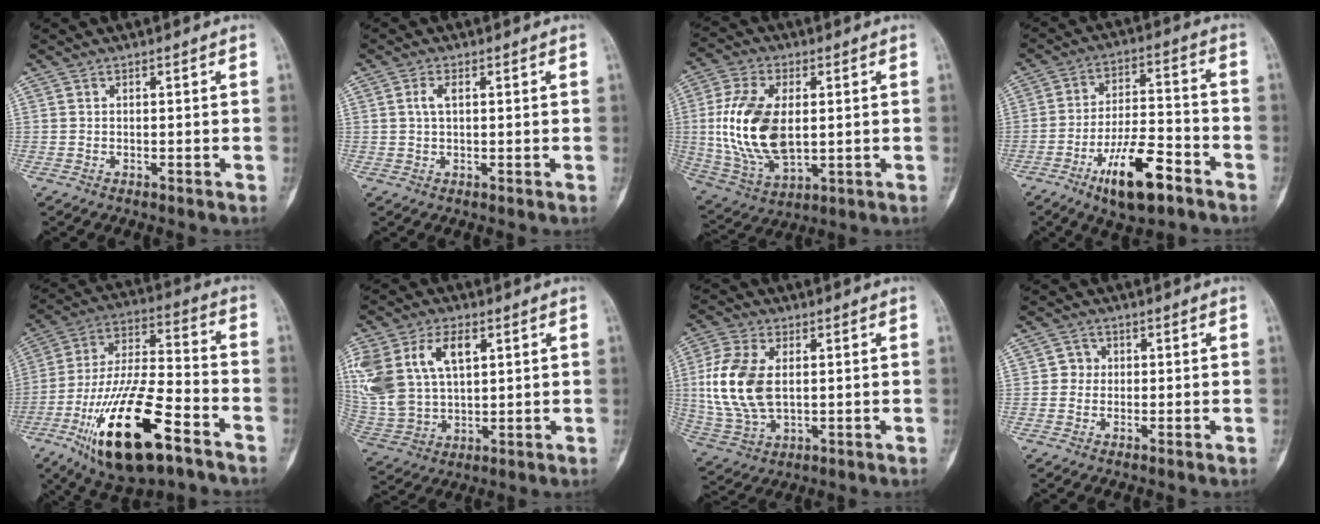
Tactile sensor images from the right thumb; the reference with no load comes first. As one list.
[{"total": 2.2, "force": [0.5, 1.1, 1.9], "torque": [-0.043, 0.006, 0.009]}, {"total": 17.3, "force": [0.9, 9.8, 14.2], "torque": [-0.281, -0.007, 0.029]}, {"total": 13.9, "force": [-7.8, 4.9, 10.4], "torque": [-0.172, 0.048, -0.129]}, {"total": 24.0, "force": [-12.0, 8.5, 19.0], "torque": [-0.379, 0.053, -0.206]}, {"total": 19.2, "force": [6.6, 12.0, 13.5], "torque": [-0.299, 0.004, 0.134]}, {"total": 13.9, "force": [1.4, 8.3, 11.1], "torque": [-0.236, -0.001, 0.034]}, {"total": 2.5, "force": [0.0, 2.4, 0.6], "torque": [0.008, 0.008, -0.007]}]